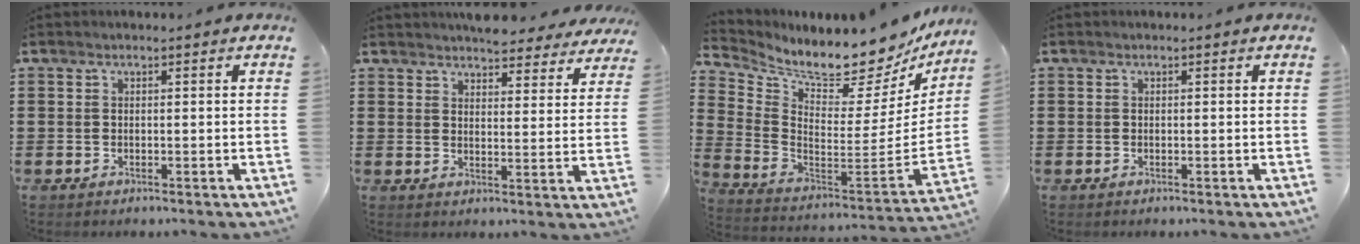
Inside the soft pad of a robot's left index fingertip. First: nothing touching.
{"total": 4.6, "force": [4.5, 0.5, 0.5], "torque": [-0.011, -0.024, 0.082]}
{"total": 8.0, "force": [7.7, 0.3, 2.2], "torque": [-0.062, -0.093, 0.119]}
{"total": 0.0}